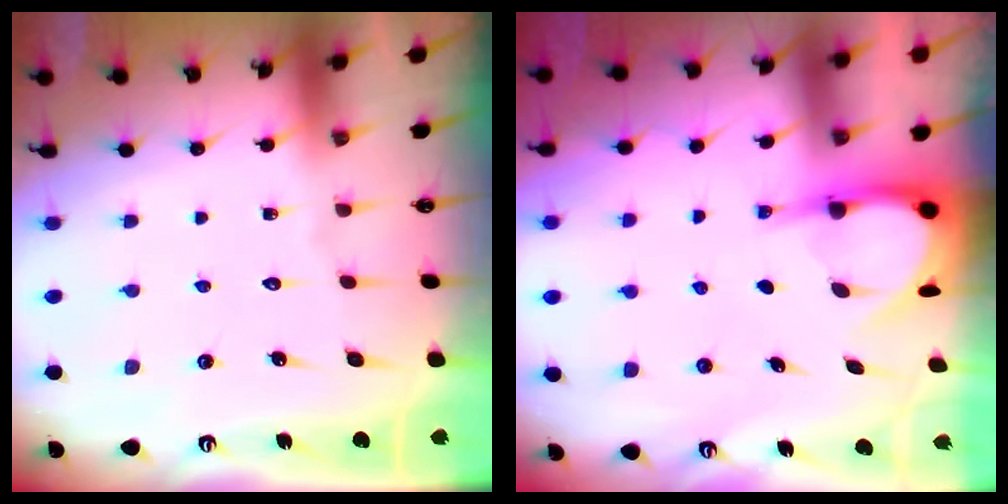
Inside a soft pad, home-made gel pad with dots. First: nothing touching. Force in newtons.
{"total": 4.8, "press": 4.8, "slide": 0.3}